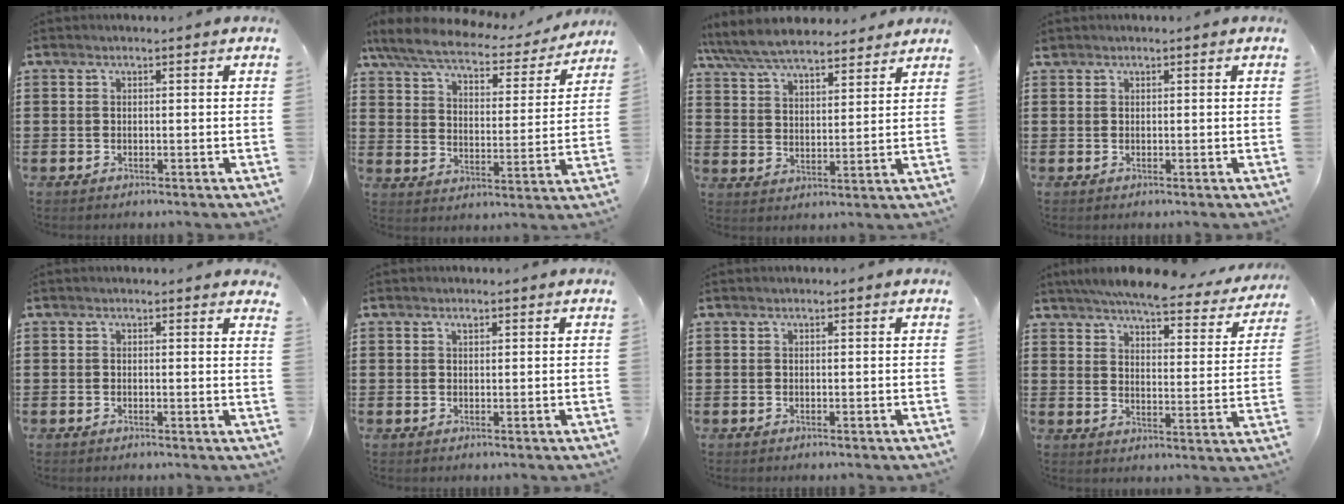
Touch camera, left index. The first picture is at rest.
{"total": 6.6, "force": [5.7, 1.3, 3.0], "torque": [-0.084, -0.031, 0.096]}
{"total": 7.3, "force": [6.7, 1.5, 2.4], "torque": [-0.074, -0.024, 0.121]}
{"total": 0.6, "force": [0.5, 0.3, 0.1], "torque": [-0.004, 0.002, 0.010]}
{"total": 0.8, "force": [0.7, 0.0, 0.5], "torque": [-0.011, 0.000, 0.012]}
{"total": 0.8, "force": [0.4, 0.4, 0.5], "torque": [-0.011, 0.003, 0.008]}
{"total": 0.0}
{"total": 6.4, "force": [5.8, 0.3, 2.5], "torque": [-0.066, -0.038, 0.100]}